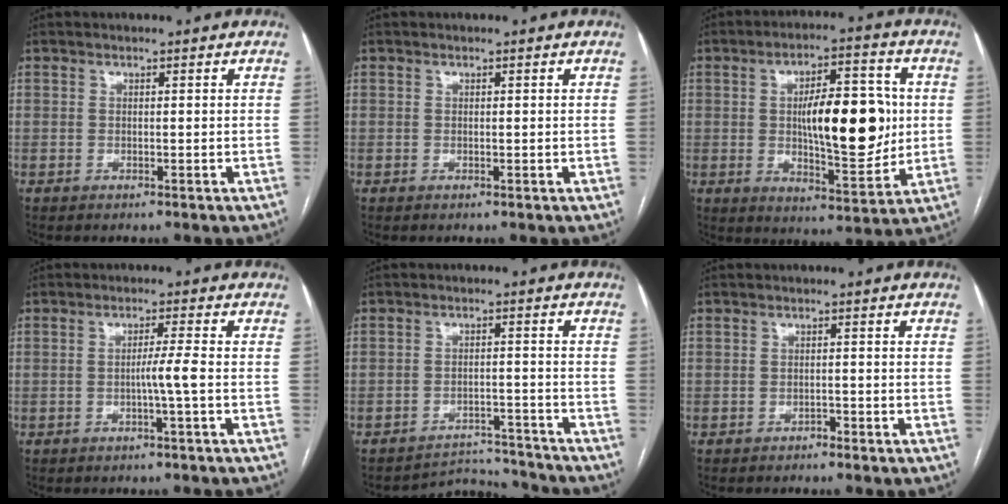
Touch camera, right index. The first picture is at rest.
{"total": 0.0}
{"total": 15.2, "force": [1.0, 4.9, 14.3], "torque": [-0.221, 0.010, 0.023]}
{"total": 2.9, "force": [-0.8, -0.8, 2.7], "torque": [-0.043, -0.001, -0.014]}
{"total": 6.0, "force": [-5.7, 0.2, -1.8], "torque": [0.031, 0.017, -0.084]}
{"total": 0.9, "force": [-0.8, 0.3, 0.4], "torque": [-0.009, 0.001, -0.011]}